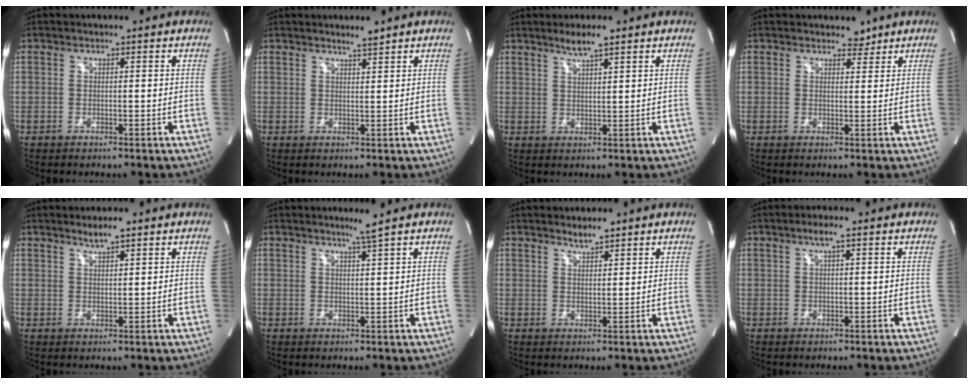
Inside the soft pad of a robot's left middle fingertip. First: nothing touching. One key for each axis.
{"total": 1.7, "fx": 1.6, "fy": -0.2, "fz": 0.6, "tx": -0.015, "ty": -0.002, "tz": 0.030}
{"total": 3.7, "fx": 2.8, "fy": 0.1, "fz": 2.4, "tx": -0.051, "ty": 0.000, "tz": 0.052}
{"total": 1.9, "fx": 1.6, "fy": 0.9, "fz": 0.3, "tx": -0.003, "ty": -0.001, "tz": 0.021}
{"total": 2.6, "fx": 2.2, "fy": 0.2, "fz": 1.5, "tx": -0.032, "ty": 0.000, "tz": 0.040}
{"total": 2.2, "fx": 1.7, "fy": -1.0, "fz": 1.0, "tx": -0.026, "ty": -0.011, "tz": 0.034}
{"total": 2.4, "fx": 2.1, "fy": 0.3, "fz": 1.0, "tx": -0.023, "ty": -0.001, "tz": 0.039}
{"total": 2.3, "fx": 1.3, "fy": 0.1, "fz": 1.9, "tx": -0.042, "ty": 0.005, "tz": 0.022}